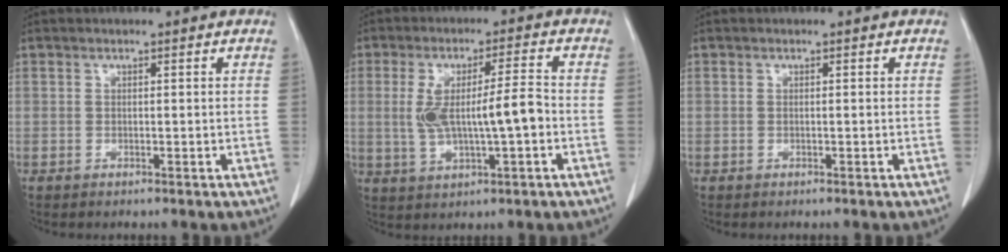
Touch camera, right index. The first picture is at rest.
{"total": 8.8, "force": [-0.6, 1.5, 8.6], "torque": [-0.165, 0.013, -0.003]}
{"total": 0.0}